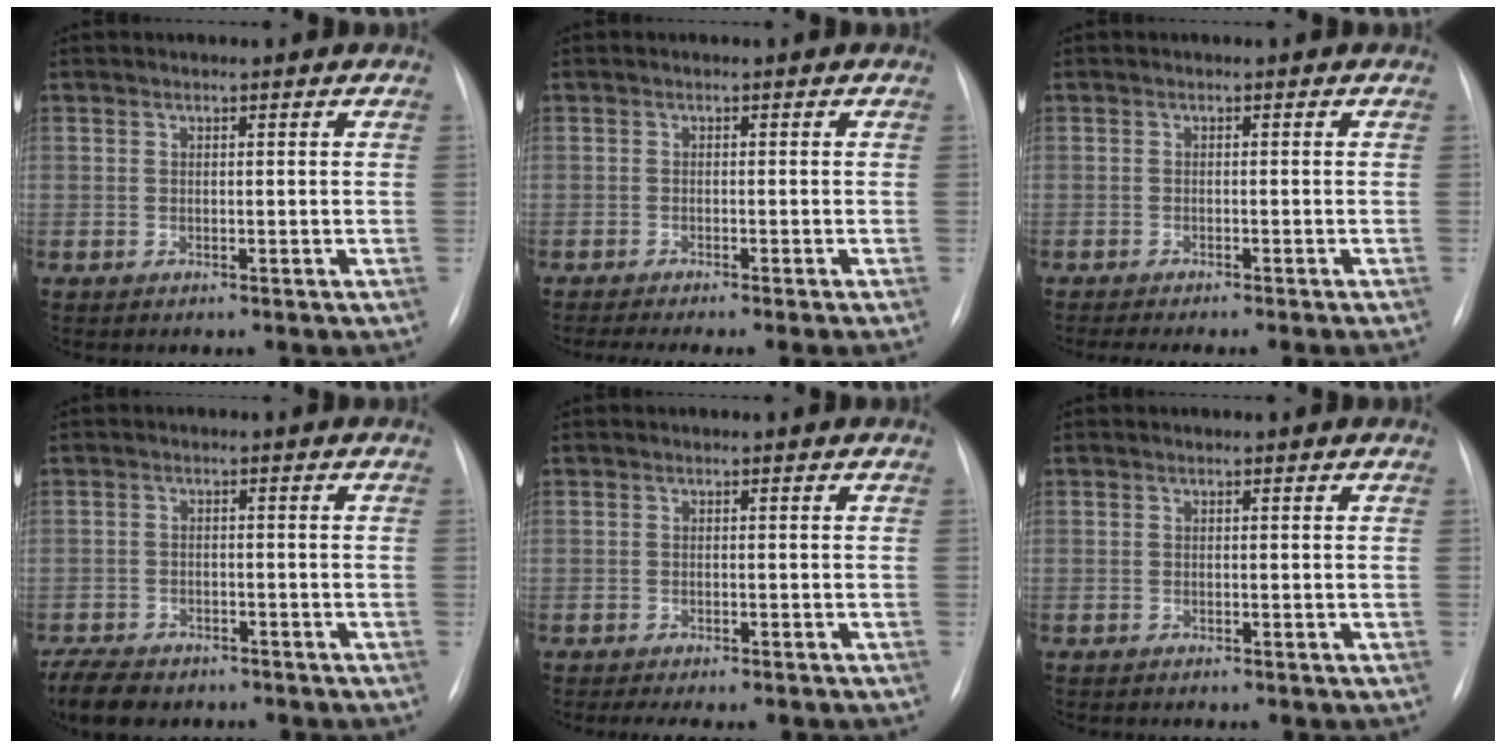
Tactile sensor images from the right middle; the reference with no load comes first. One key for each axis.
{"total": 6.1, "fx": -5.1, "fy": -0.9, "fz": 3.3, "tx": -0.028, "ty": -0.010, "tz": -0.075}
{"total": 5.9, "fx": -5.1, "fy": -0.4, "fz": 3.1, "tx": -0.026, "ty": -0.006, "tz": -0.071}
{"total": 9.0, "fx": -7.2, "fy": 4.0, "fz": 3.6, "tx": -0.072, "ty": -0.010, "tz": -0.111}
{"total": 5.9, "fx": -5.0, "fy": 1.3, "fz": 2.9, "tx": -0.034, "ty": -0.002, "tz": -0.065}
{"total": 0.0}